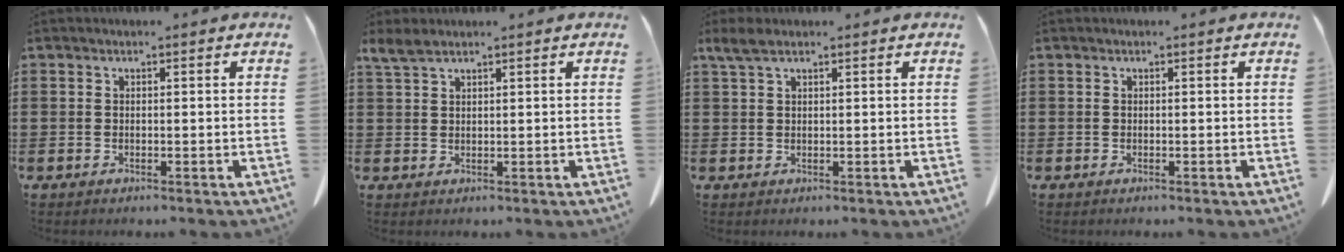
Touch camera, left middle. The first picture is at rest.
{"total": 2.6, "force": [1.9, 0.7, 1.7], "torque": [-0.038, 0.002, 0.035]}
{"total": 2.5, "force": [1.5, 0.8, 1.8], "torque": [-0.039, 0.004, 0.027]}
{"total": 0.0}